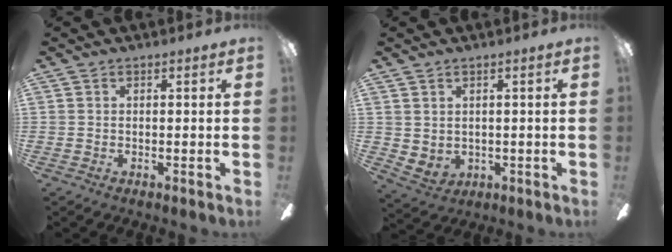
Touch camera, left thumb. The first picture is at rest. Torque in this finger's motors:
{"motor_torque": [0.47, 0.47, -0.10, -0.06, 0.03]}